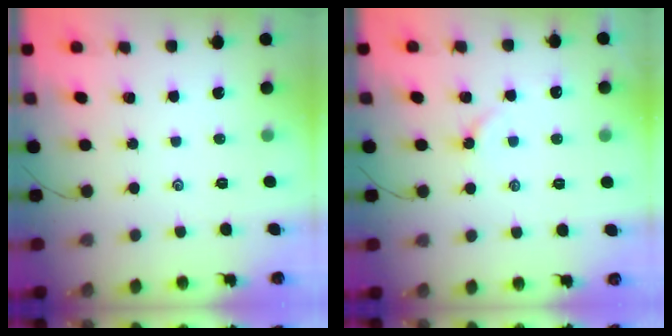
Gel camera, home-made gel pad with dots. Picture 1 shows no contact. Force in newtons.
{"total": 3.6, "press": 3.5, "slide": 0.7}